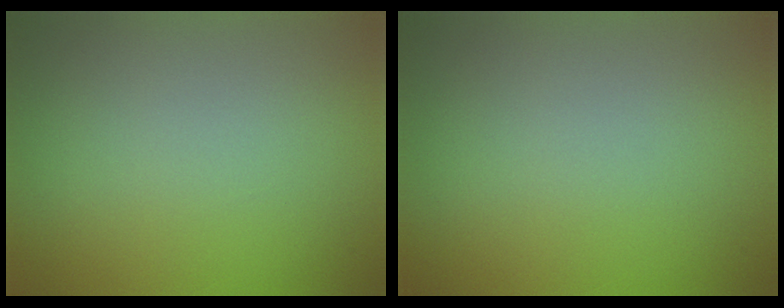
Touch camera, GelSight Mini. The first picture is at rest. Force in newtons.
{"total": 0.0}